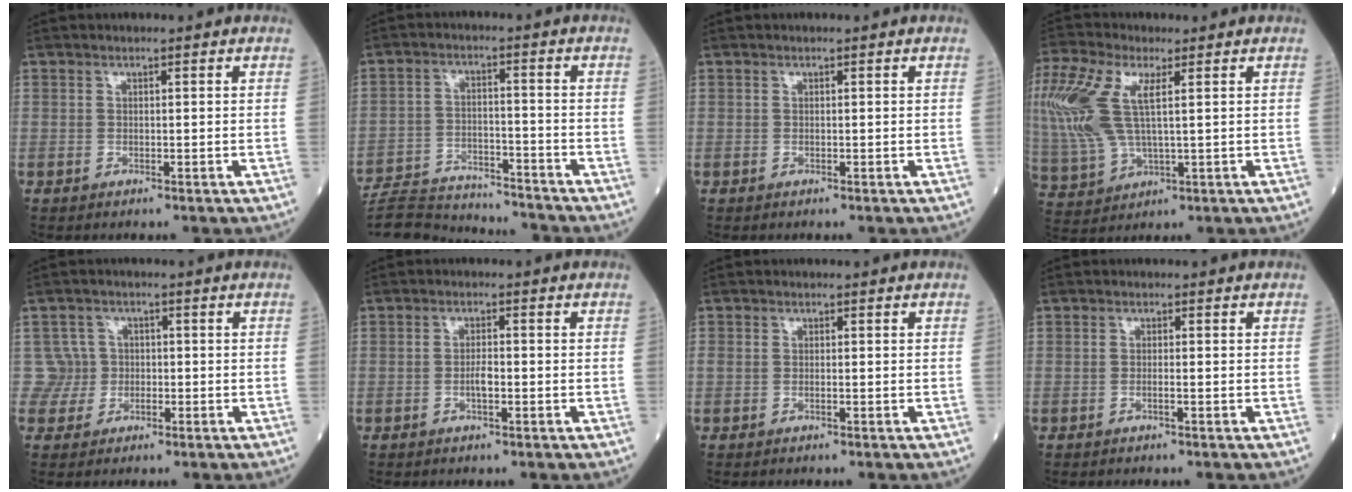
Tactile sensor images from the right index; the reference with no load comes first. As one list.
[{"total": 13.7, "force": [-13.3, 1.6, 2.7], "torque": [-0.050, 0.006, -0.205]}, {"total": 0.0}, {"total": 16.7, "force": [4.6, 6.9, 14.4], "torque": [-0.366, 0.013, 0.089]}, {"total": 3.4, "force": [-0.5, 3.3, -0.6], "torque": [0.025, 0.011, -0.015]}, {"total": 2.3, "force": [-0.6, 0.6, 2.1], "torque": [-0.040, 0.002, -0.010]}, {"total": 0.9, "force": [-0.1, 0.6, 0.7], "torque": [-0.027, 0.006, 0.000]}, {"total": 0.9, "force": [-0.3, 0.0, 0.9], "torque": [-0.019, 0.000, -0.007]}]